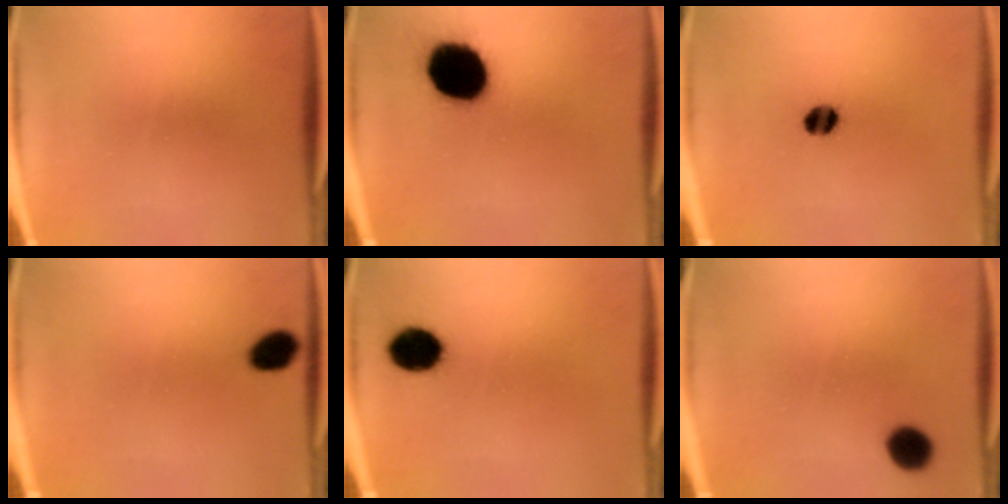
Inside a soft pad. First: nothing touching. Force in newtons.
{"total": 19.4}
{"total": 5.0}
{"total": 5.1}
{"total": 8.0}
{"total": 6.1}